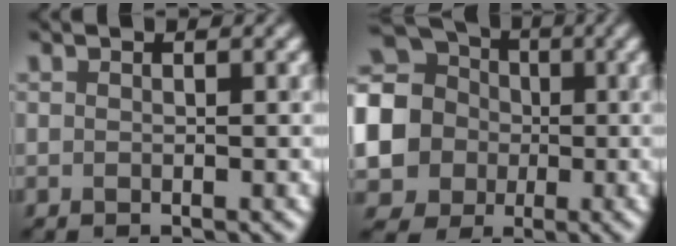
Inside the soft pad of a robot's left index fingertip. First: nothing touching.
{"total": 12.5, "force": [-0.5, 11.7, 4.5], "torque": [-0.143, 0.007, -0.039]}